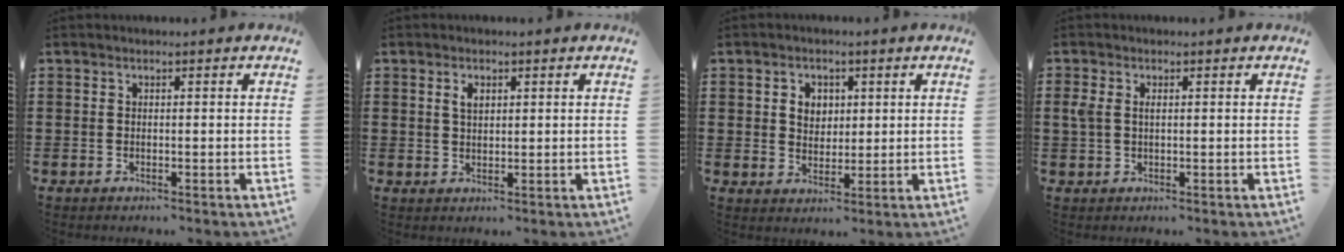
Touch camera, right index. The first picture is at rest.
{"total": 2.1, "force": [0.9, 1.2, 1.5], "torque": [-0.033, 0.005, 0.016]}
{"total": 3.5, "force": [1.0, 3.0, 1.6], "torque": [-0.044, 0.012, 0.014]}
{"total": 2.0, "force": [0.4, 1.2, 1.6], "torque": [-0.042, 0.004, 0.004]}